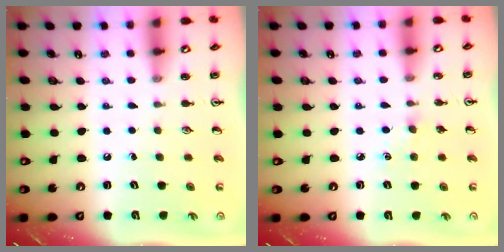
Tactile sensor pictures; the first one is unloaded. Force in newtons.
{"total": 2.2, "press": 2.2, "slide": 0.4}